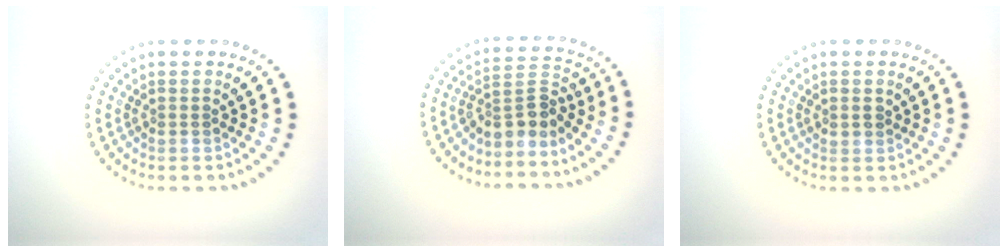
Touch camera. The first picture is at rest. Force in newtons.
{"total": 3.2, "press": 2.4, "slide": 2.0}
{"total": 0.6, "press": 0.5, "slide": 0.2}